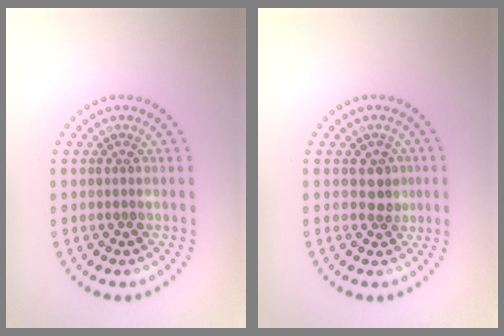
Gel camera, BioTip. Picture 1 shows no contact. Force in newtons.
{"total": 1.8, "press": 1.6, "slide": 0.8}